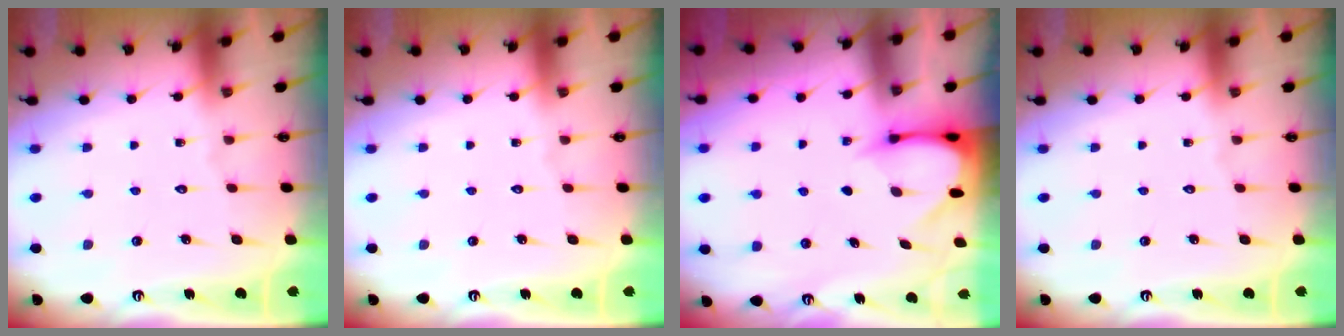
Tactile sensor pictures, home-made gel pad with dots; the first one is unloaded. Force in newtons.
{"total": 0.0}
{"total": 3.4, "press": 3.4, "slide": 0.3}
{"total": 0.0}